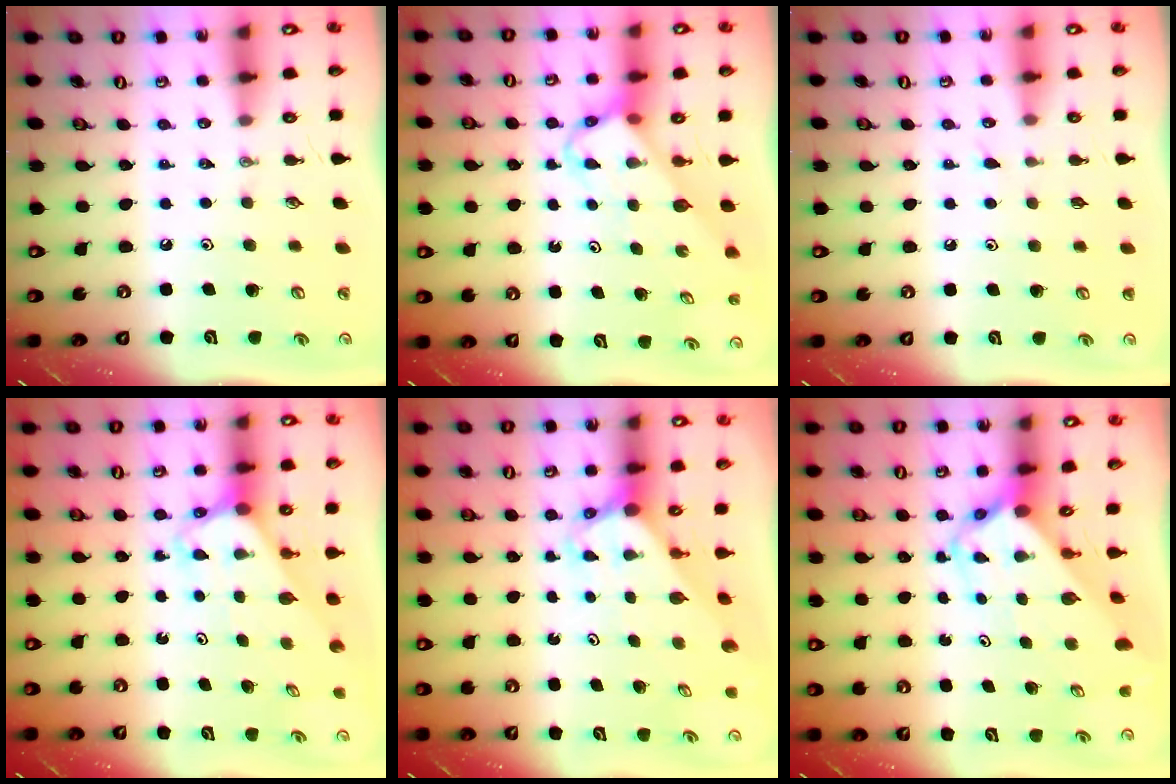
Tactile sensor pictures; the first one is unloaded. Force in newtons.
{"total": 3.7, "press": 3.7, "slide": 0.1}
{"total": 6.1, "press": 6.1, "slide": 0.5}
{"total": 2.7, "press": 2.7, "slide": 0.2}
{"total": 3.2, "press": 3.2, "slide": 0.2}
{"total": 3.9, "press": 3.9, "slide": 0.3}